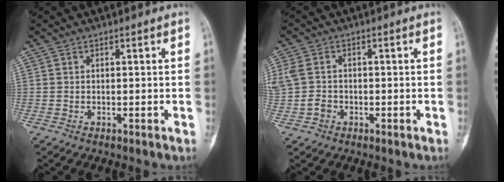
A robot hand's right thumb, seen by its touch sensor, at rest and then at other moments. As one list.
[{"total": 7.1, "force": [-0.4, 6.0, 3.6], "torque": [-0.105, 0.022, 0.001]}]